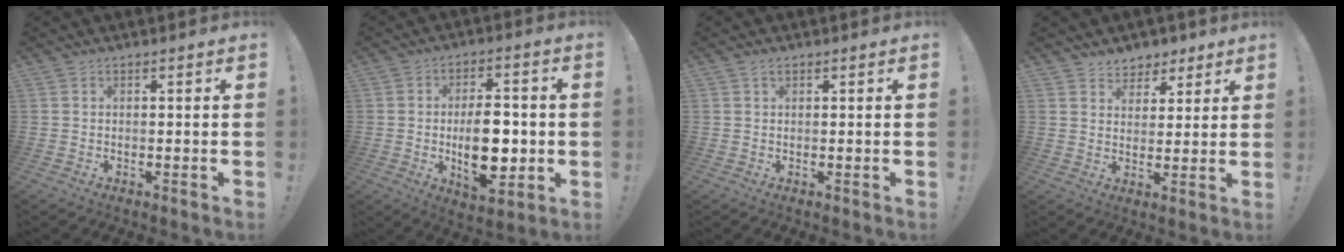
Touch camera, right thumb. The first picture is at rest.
{"total": 14.5, "force": [-1.7, 7.6, 12.2], "torque": [-0.195, -0.002, -0.030]}
{"total": 1.1, "force": [0.8, 0.5, 0.5], "torque": [-0.004, -0.002, 0.013]}
{"total": 6.2, "force": [4.3, 4.4, 0.4], "torque": [0.007, -0.037, 0.083]}